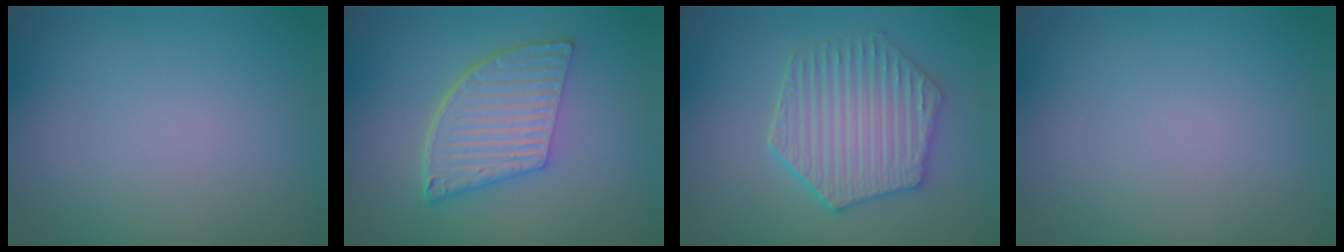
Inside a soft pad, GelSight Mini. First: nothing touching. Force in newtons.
{"total": 5.7, "press": 4.2, "slide": 3.8}
{"total": 5.6, "press": 4.7, "slide": 3.0}
{"total": 0.0}